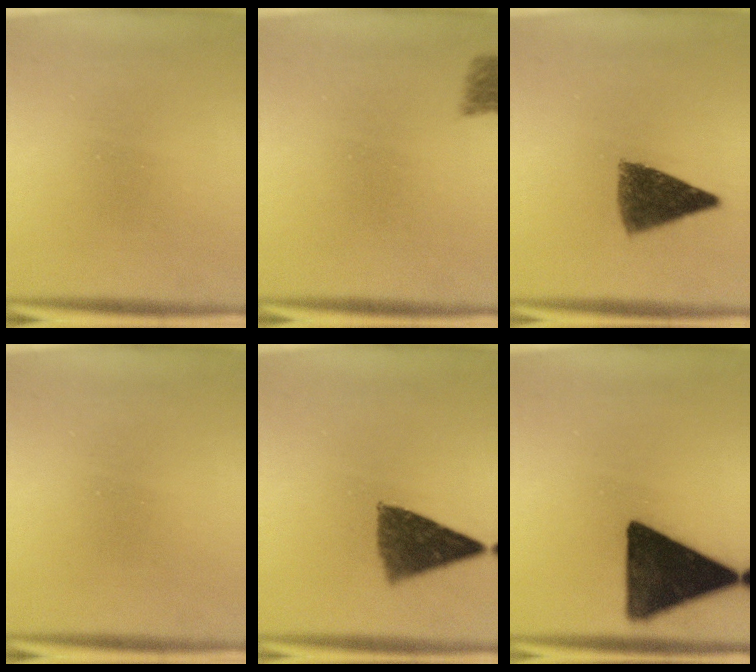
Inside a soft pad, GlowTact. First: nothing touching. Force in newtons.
{"total": 2.7}
{"total": 6.4}
{"total": 0.0}
{"total": 8.5}
{"total": 16.6}